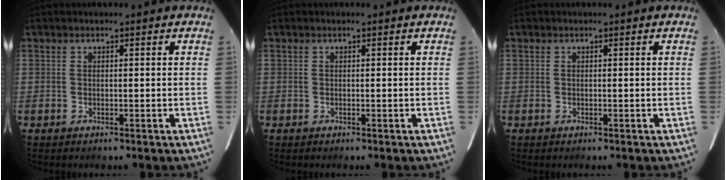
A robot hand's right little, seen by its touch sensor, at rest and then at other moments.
{"total": 0.0}
{"total": 0.0}